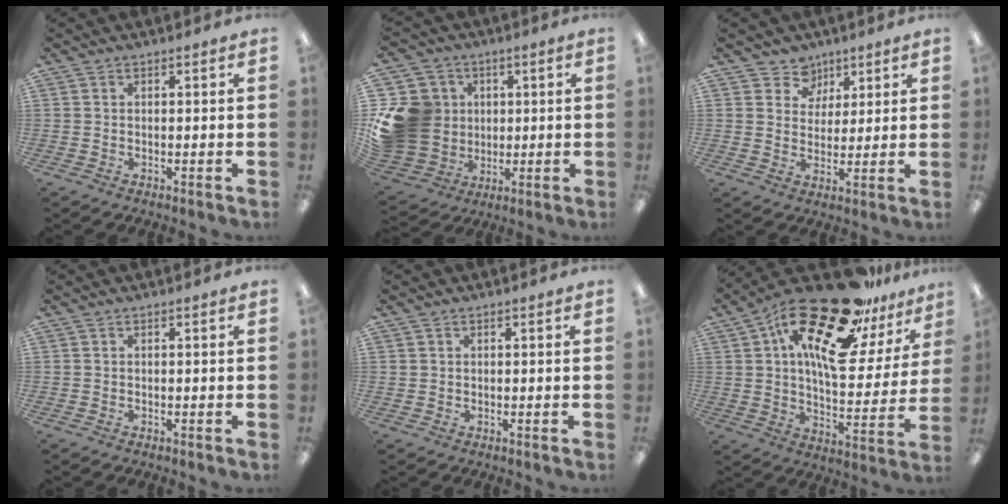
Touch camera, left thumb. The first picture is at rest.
{"total": 18.5, "force": [1.7, 16.7, 7.8], "torque": [-0.174, 0.009, 0.052]}
{"total": 6.6, "force": [4.1, 5.1, 0.1], "torque": [-0.008, -0.025, 0.076]}
{"total": 0.0}
{"total": 0.8, "force": [0.3, 0.7, -0.1], "torque": [0.001, 0.004, 0.005]}
{"total": 25.7, "force": [16.4, 10.0, 17.1], "torque": [-0.271, -0.096, 0.274]}